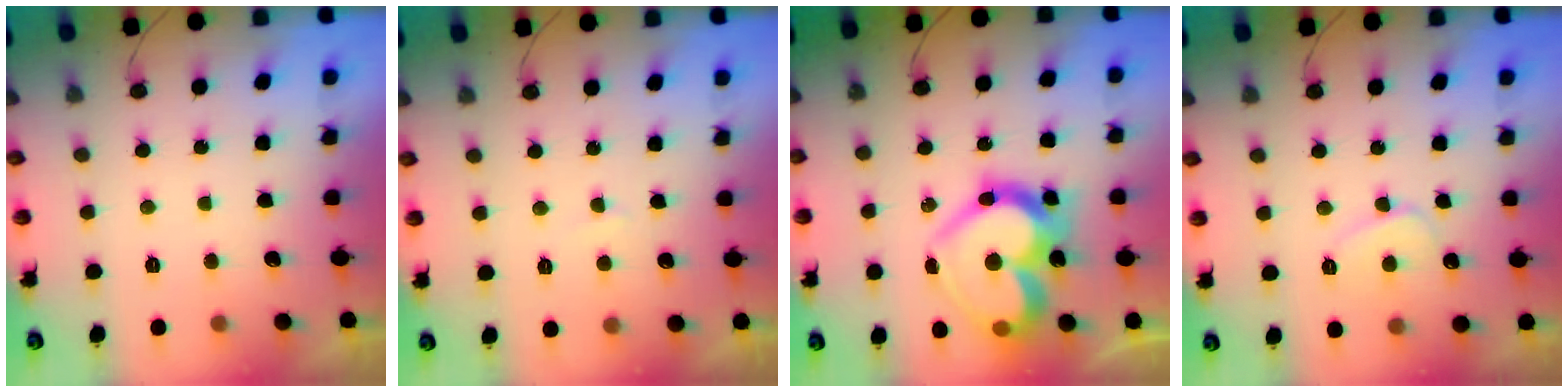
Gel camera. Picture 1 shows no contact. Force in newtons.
{"total": 1.4, "press": 1.4, "slide": 0.1}
{"total": 21.4, "press": 21.3, "slide": 2.6}
{"total": 5.8, "press": 5.8, "slide": 0.5}